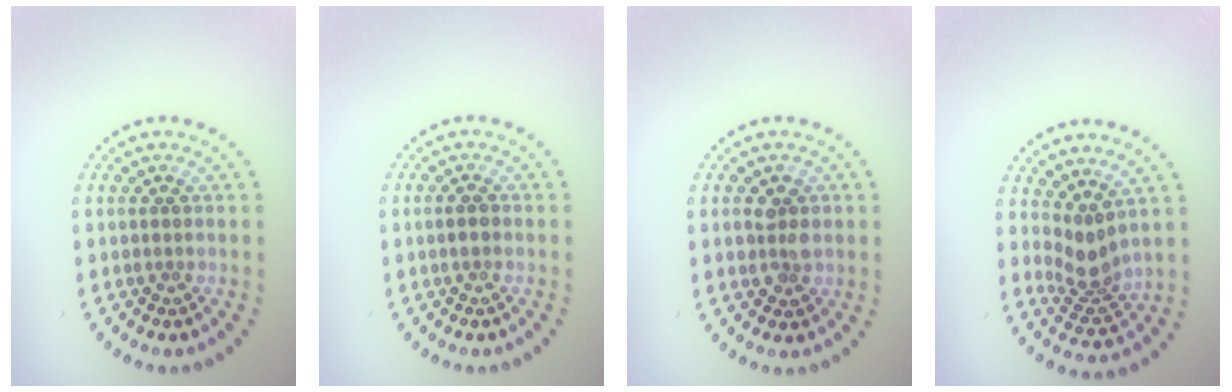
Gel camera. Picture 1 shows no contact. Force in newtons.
{"total": 1.0, "press": 1.0, "slide": 0.1}
{"total": 2.5, "press": 2.4, "slide": 0.6}
{"total": 2.8, "press": 2.0, "slide": 1.9}